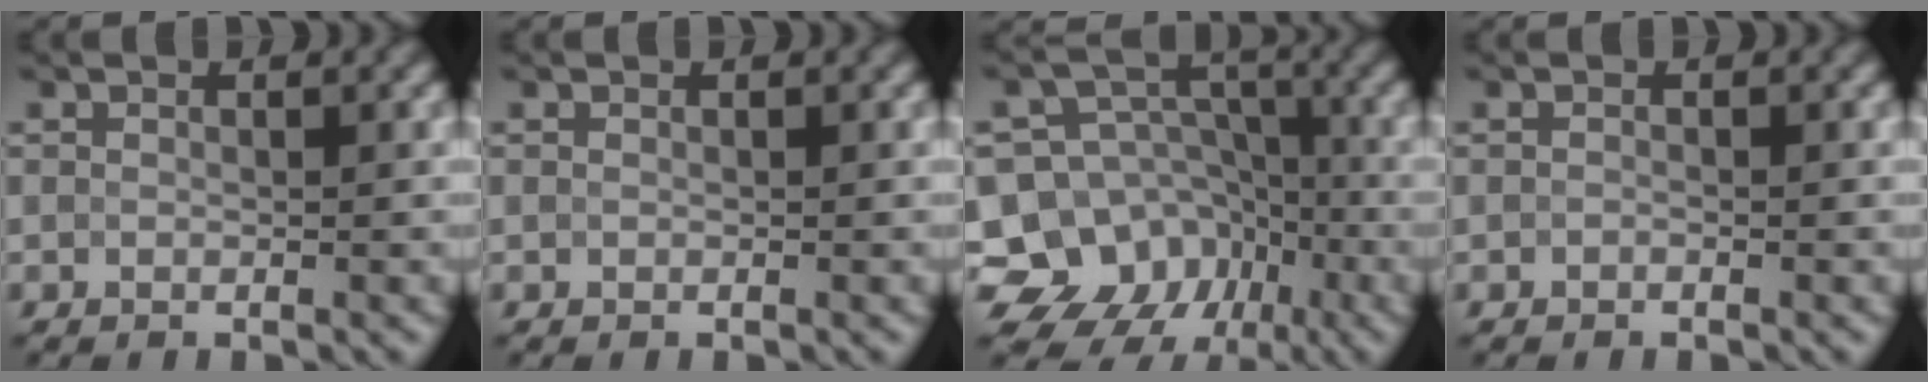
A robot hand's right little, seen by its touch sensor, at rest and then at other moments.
{"total": 0.0}
{"total": 13.8, "force": [-7.3, 11.2, 3.6], "torque": [-0.060, -0.017, -0.125]}
{"total": 0.0}